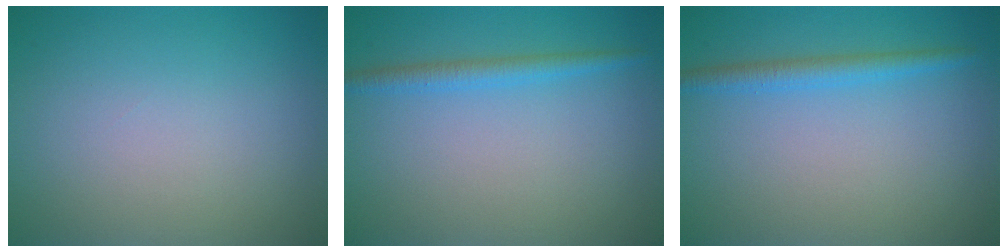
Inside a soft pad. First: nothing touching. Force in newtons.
{"total": 1.8, "press": 1.8, "slide": 0.1}
{"total": 2.0, "press": 2.0, "slide": 0.2}